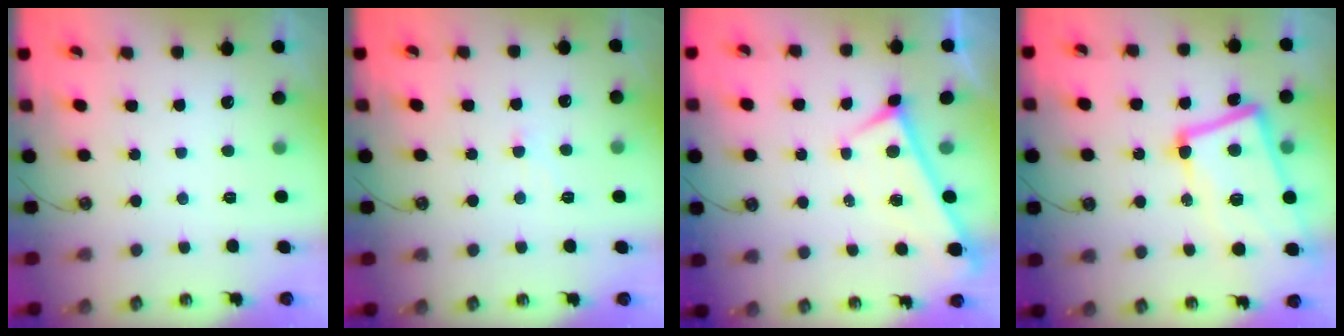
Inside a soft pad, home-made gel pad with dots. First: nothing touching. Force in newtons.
{"total": 1.5, "press": 1.4, "slide": 0.5}
{"total": 0.0}
{"total": 11.9, "press": 11.7, "slide": 2.4}